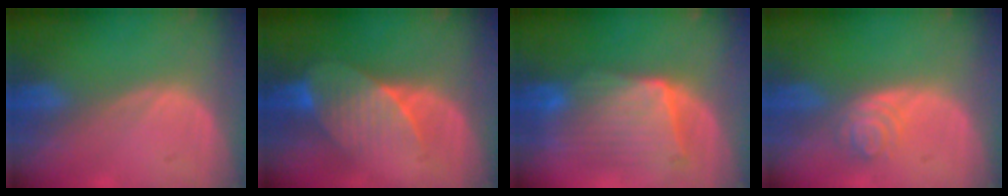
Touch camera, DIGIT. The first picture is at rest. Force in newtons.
{"total": 7.6, "press": 6.9, "slide": 3.1}
{"total": 9.1, "press": 8.6, "slide": 2.7}
{"total": 4.0, "press": 3.6, "slide": 1.7}